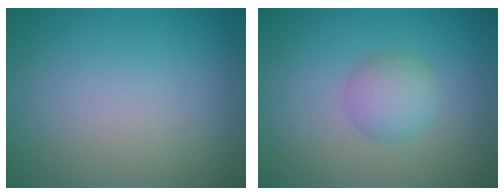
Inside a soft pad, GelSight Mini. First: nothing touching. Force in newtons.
{"total": 2.4, "press": 2.4, "slide": 0.0}